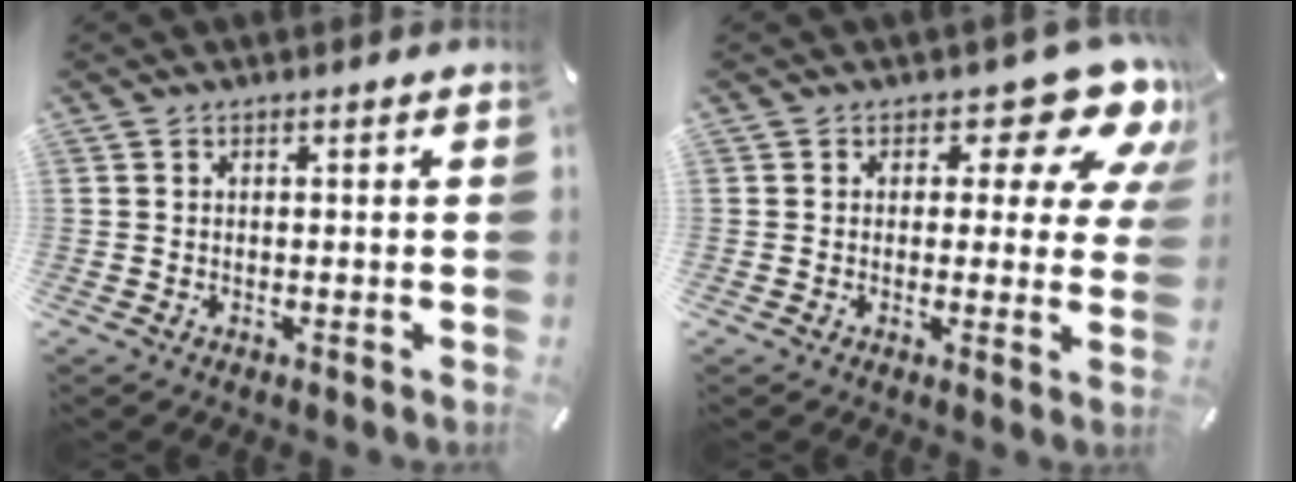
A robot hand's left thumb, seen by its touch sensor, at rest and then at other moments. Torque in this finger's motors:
{"motor_torque": [0.53, 0.02, 0.30, 0.19, 0.04]}